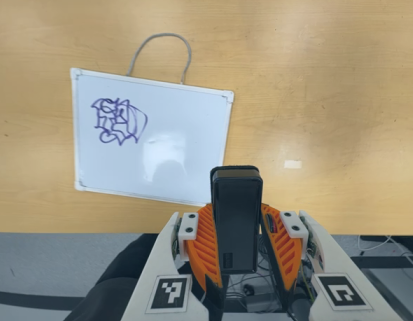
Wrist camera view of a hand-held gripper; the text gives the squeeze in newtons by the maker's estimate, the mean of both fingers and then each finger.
{"total": 4.3, "left": 3.1, "right": 5.6}